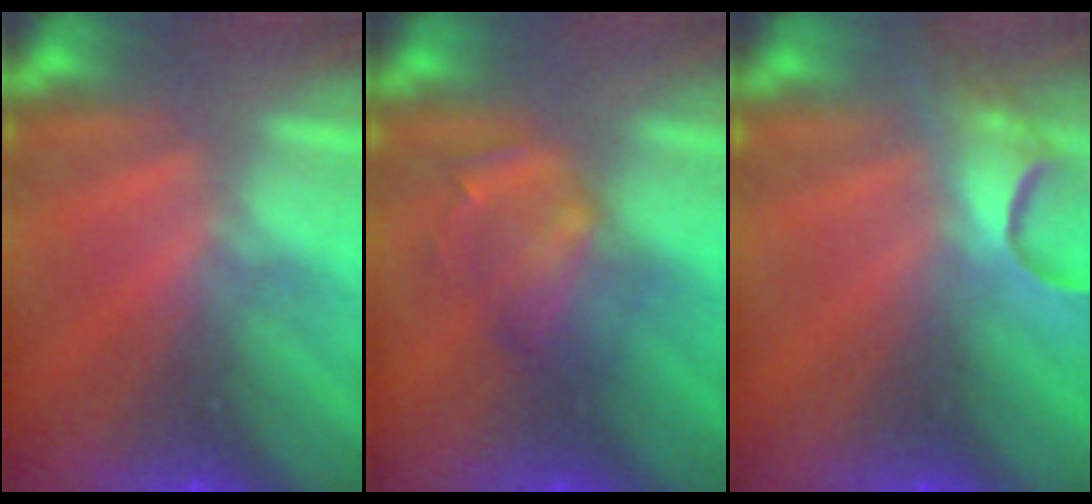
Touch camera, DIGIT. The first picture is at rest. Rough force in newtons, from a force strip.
{"total": 2.4}
{"total": 4.9}